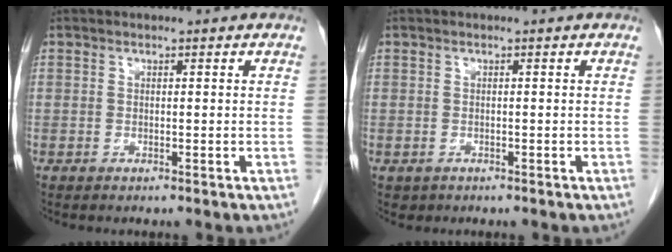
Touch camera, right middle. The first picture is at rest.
{"total": 0.8, "force": [-0.3, 0.8, 0.1], "torque": [-0.004, 0.004, 0.002]}